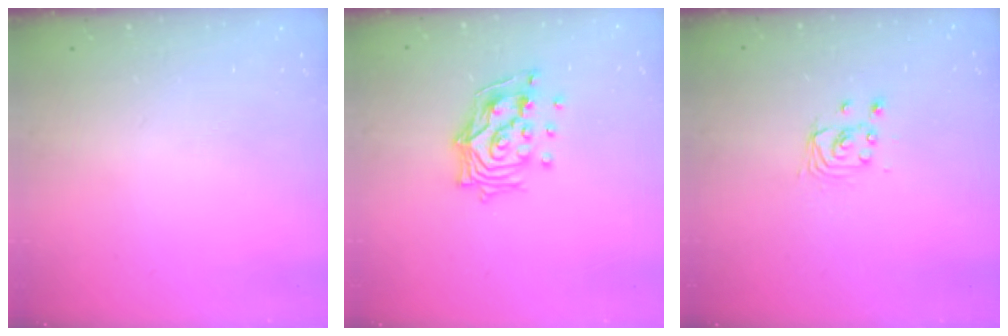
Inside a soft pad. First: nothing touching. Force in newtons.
{"total": 12.9, "press": 12.7, "slide": 2.2}
{"total": 2.9, "press": 2.9, "slide": 0.1}